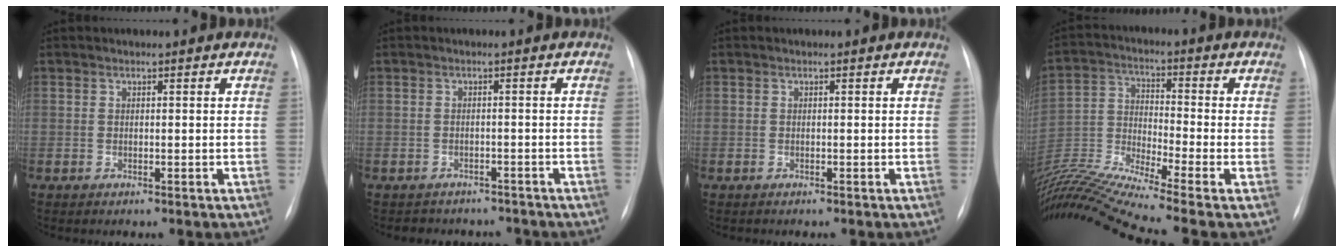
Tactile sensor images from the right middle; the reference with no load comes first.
{"total": 5.8, "force": [-5.2, 2.6, 0.2], "torque": [0.000, 0.010, -0.060]}
{"total": 0.0}
{"total": 16.9, "force": [-14.6, -2.6, 8.0], "torque": [-0.167, -0.005, -0.267]}